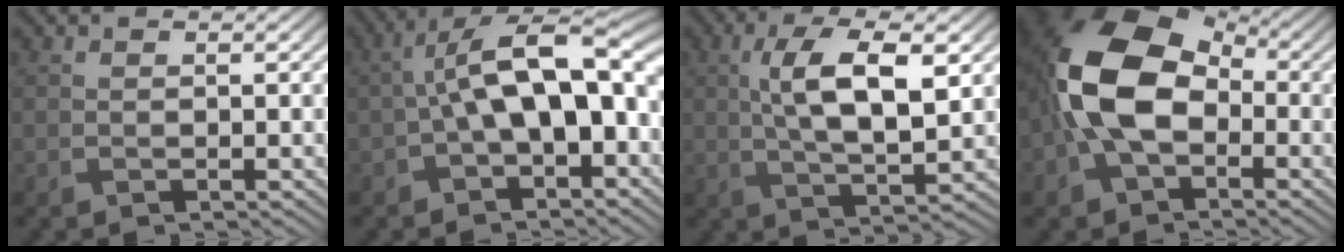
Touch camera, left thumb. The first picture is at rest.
{"total": 12.1, "force": [0.0, 6.3, 10.4], "torque": [-0.176, 0.018, -0.005]}
{"total": 9.2, "force": [1.6, 3.4, 8.4], "torque": [-0.160, 0.004, 0.028]}
{"total": 13.9, "force": [-1.0, 9.1, 10.4], "torque": [-0.234, 0.008, -0.035]}